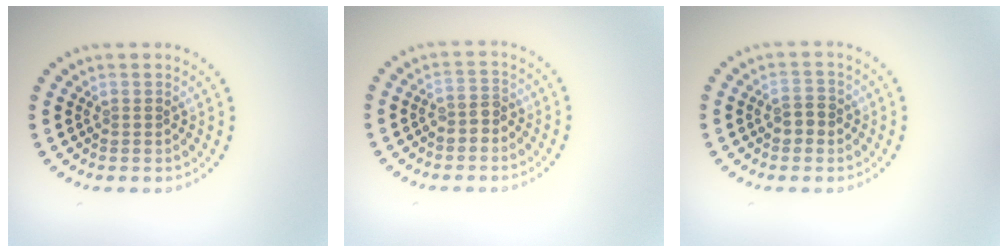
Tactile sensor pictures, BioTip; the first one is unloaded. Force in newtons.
{"total": 1.8, "press": 1.6, "slide": 0.9}
{"total": 2.0, "press": 2.0, "slide": 0.3}